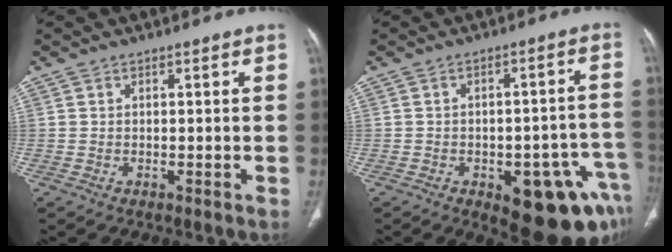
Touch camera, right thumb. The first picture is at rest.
{"total": 17.1, "force": [-8.0, 7.7, 13.1], "torque": [-0.092, 0.050, -0.085]}